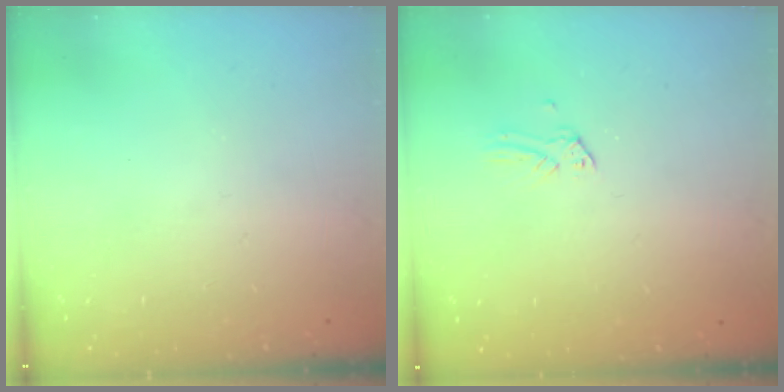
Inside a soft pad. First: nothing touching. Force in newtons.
{"total": 0.0}